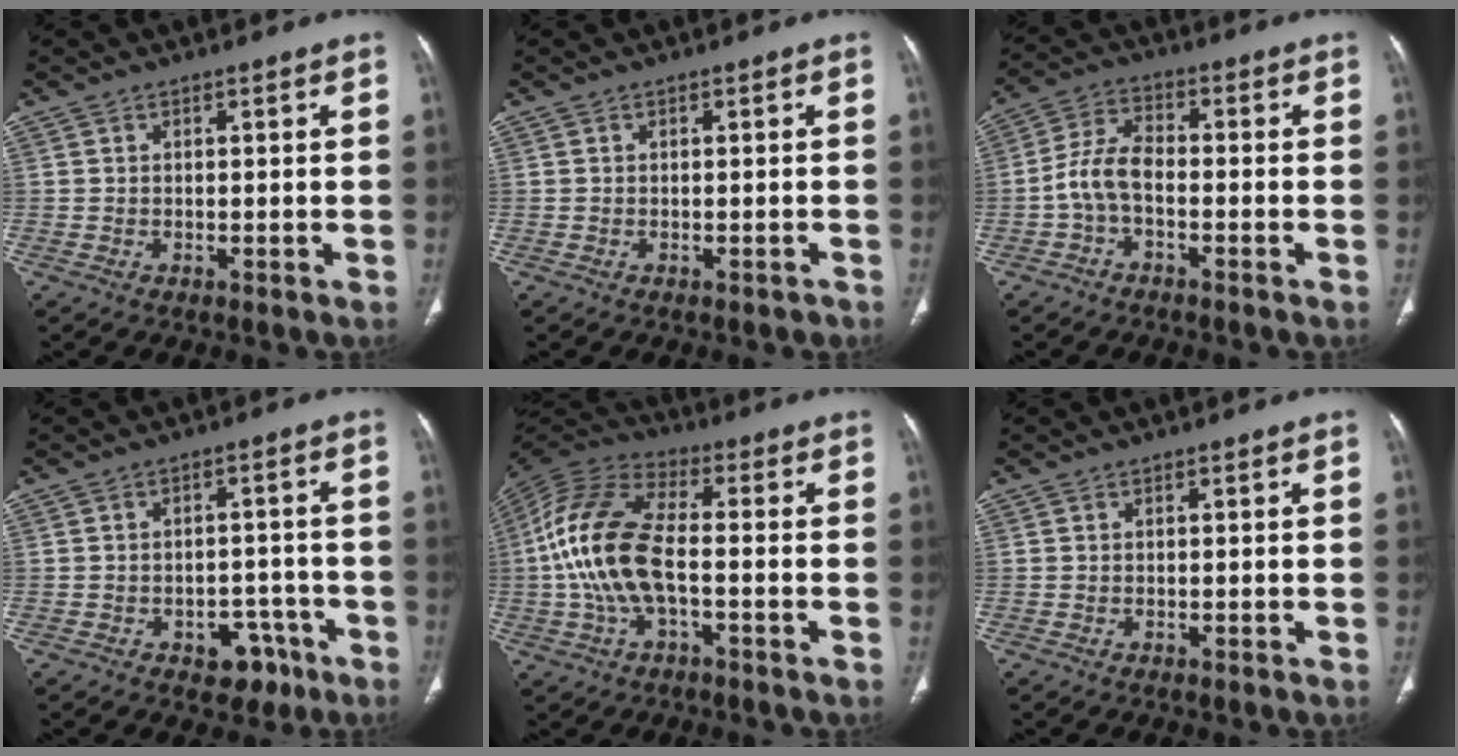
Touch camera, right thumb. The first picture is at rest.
{"total": 1.0, "force": [-0.8, 0.6, 0.1], "torque": [-0.002, 0.006, -0.012]}
{"total": 6.5, "force": [-2.0, 3.4, 5.2], "torque": [-0.108, 0.027, -0.048]}
{"total": 6.3, "force": [-3.4, 4.4, 3.0], "torque": [-0.011, 0.032, -0.041]}
{"total": 15.4, "force": [-1.8, 7.4, 13.4], "torque": [-0.287, 0.032, -0.039]}
{"total": 0.0}